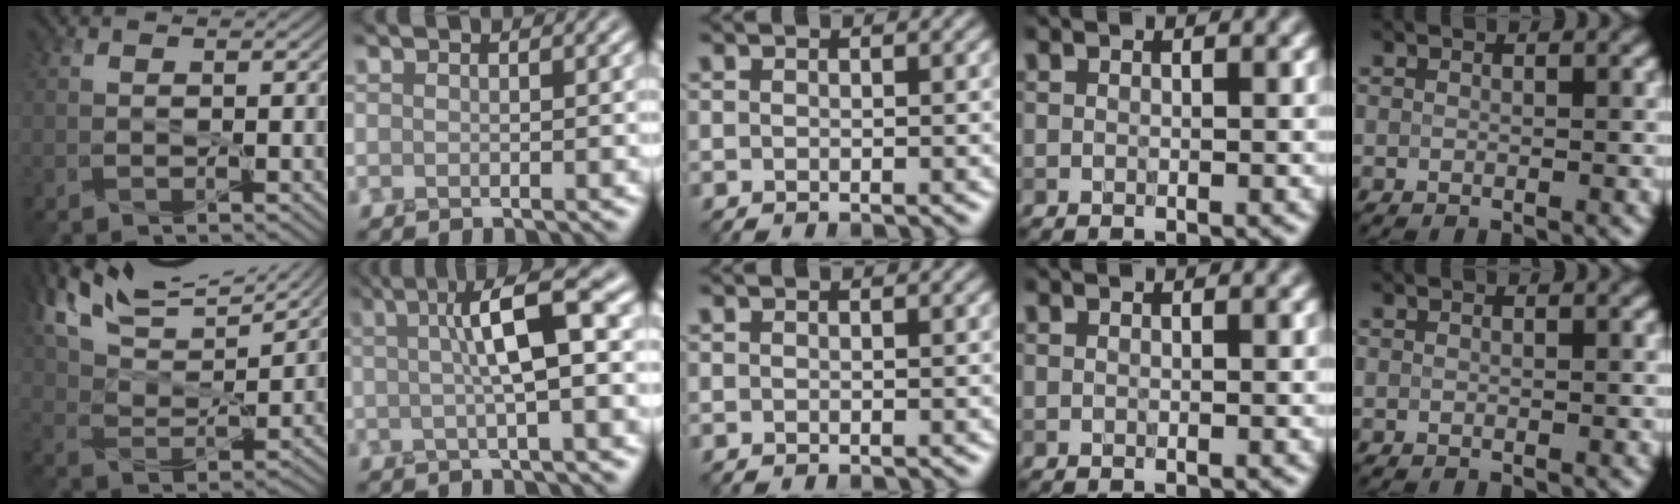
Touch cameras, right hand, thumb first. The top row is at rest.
{"thumb": {"total": 14.1, "force": [11.3, 4.5, 7.0], "torque": [-0.166, 0.015, 0.198]}, "index": {"total": 6.7, "force": [1.3, 1.2, 6.5], "torque": [-0.097, 0.019, 0.014]}}